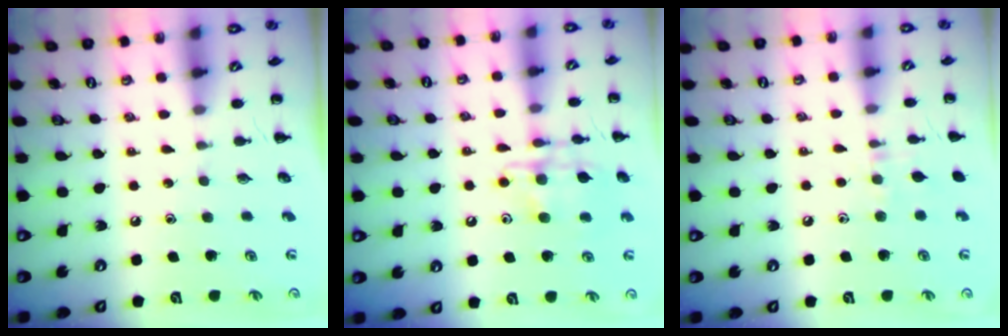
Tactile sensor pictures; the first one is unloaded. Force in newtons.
{"total": 13.1, "press": 13.0, "slide": 1.8}
{"total": 6.0, "press": 5.7, "slide": 1.9}